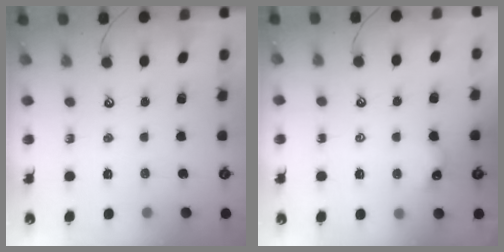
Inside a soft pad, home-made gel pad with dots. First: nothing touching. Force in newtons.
{"total": 2.9, "press": 2.9, "slide": 0.3}